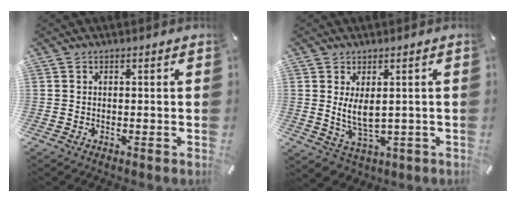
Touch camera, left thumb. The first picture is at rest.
{"total": 7.0, "force": [1.2, 4.6, 5.1], "torque": [-0.103, -0.003, 0.021]}